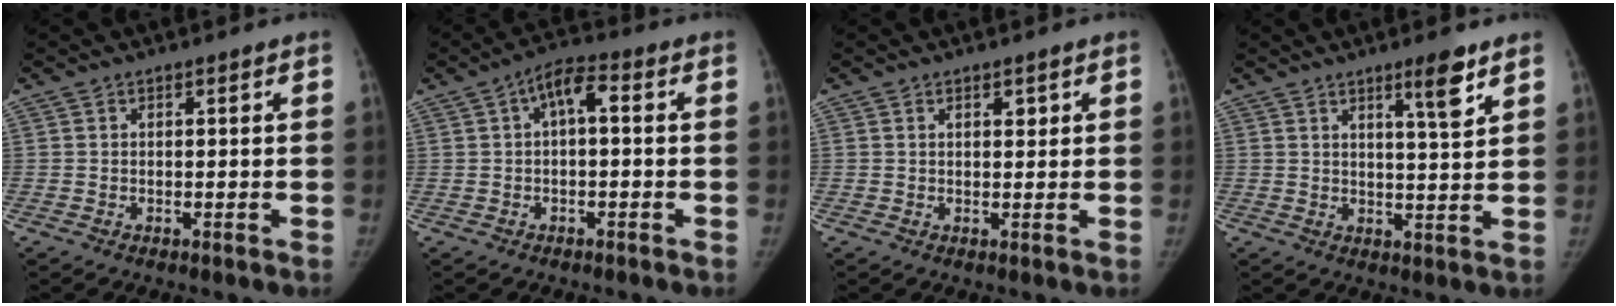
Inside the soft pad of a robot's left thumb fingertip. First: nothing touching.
{"total": 5.0, "force": [0.6, 2.3, 4.4], "torque": [-0.067, 0.024, 0.000]}
{"total": 1.5, "force": [0.8, 0.8, 1.0], "torque": [-0.008, -0.003, 0.013]}
{"total": 6.0, "force": [3.7, 0.6, 4.6], "torque": [-0.066, -0.027, 0.059]}